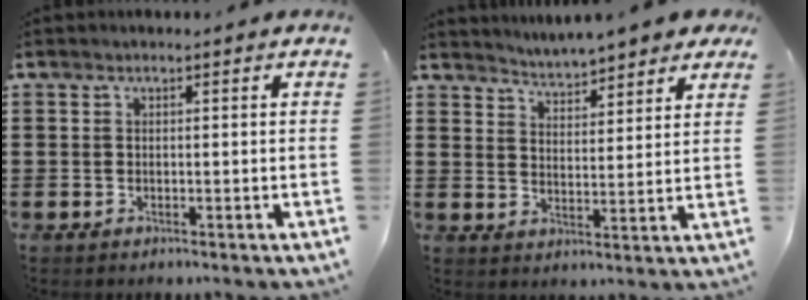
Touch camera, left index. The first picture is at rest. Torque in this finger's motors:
{"motor_torque": [1.12, -1.02, 0.46, 0.11]}